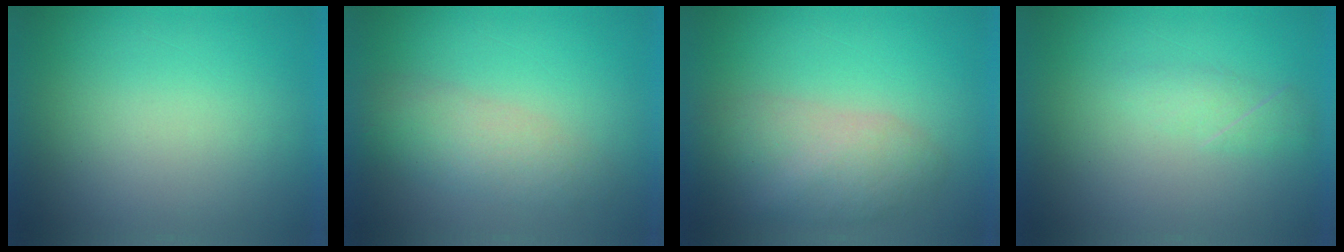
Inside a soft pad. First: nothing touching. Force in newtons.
{"total": 4.3}
{"total": 5.5}
{"total": 2.1}